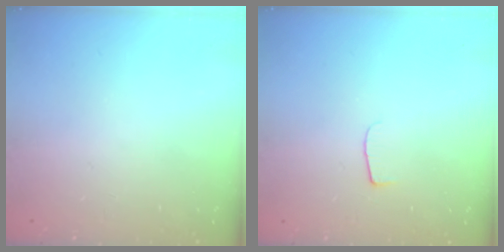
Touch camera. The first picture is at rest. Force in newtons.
{"total": 4.3, "press": 4.3, "slide": 0.5}